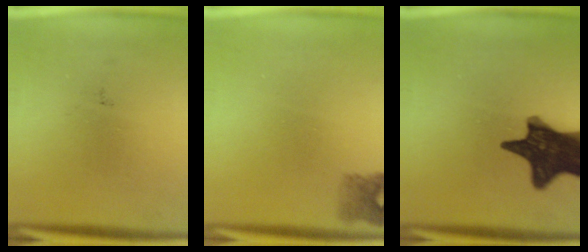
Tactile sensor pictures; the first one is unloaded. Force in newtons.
{"total": 2.3}
{"total": 16.5}